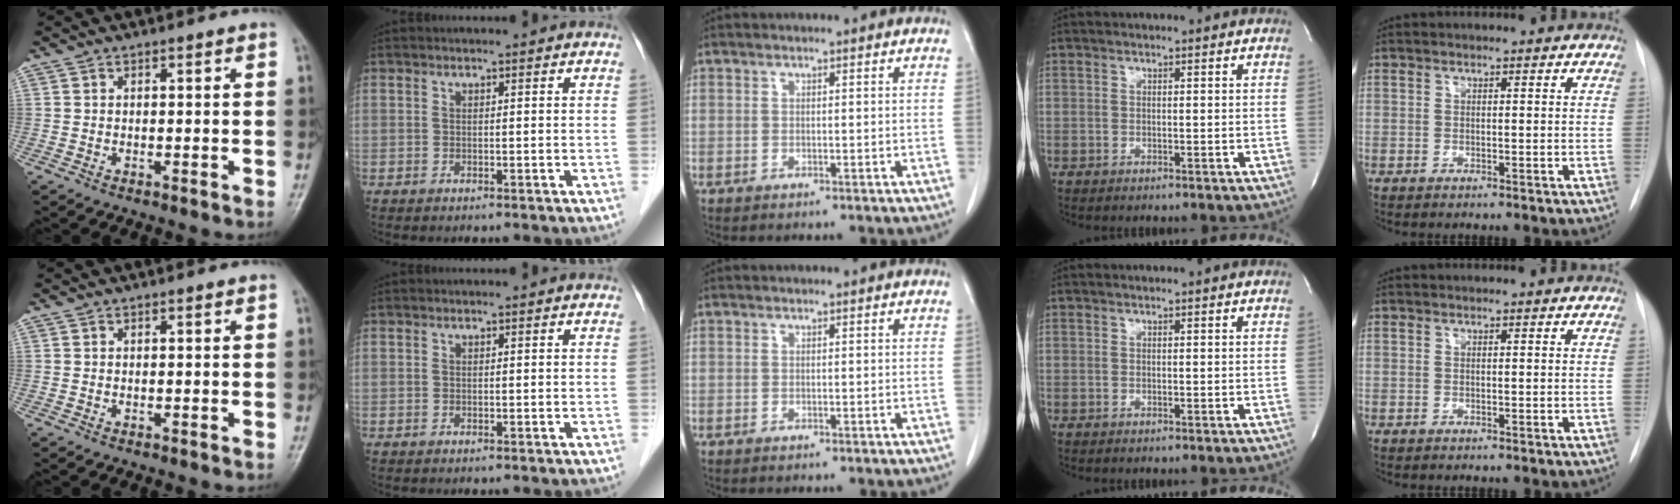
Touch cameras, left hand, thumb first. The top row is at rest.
{}